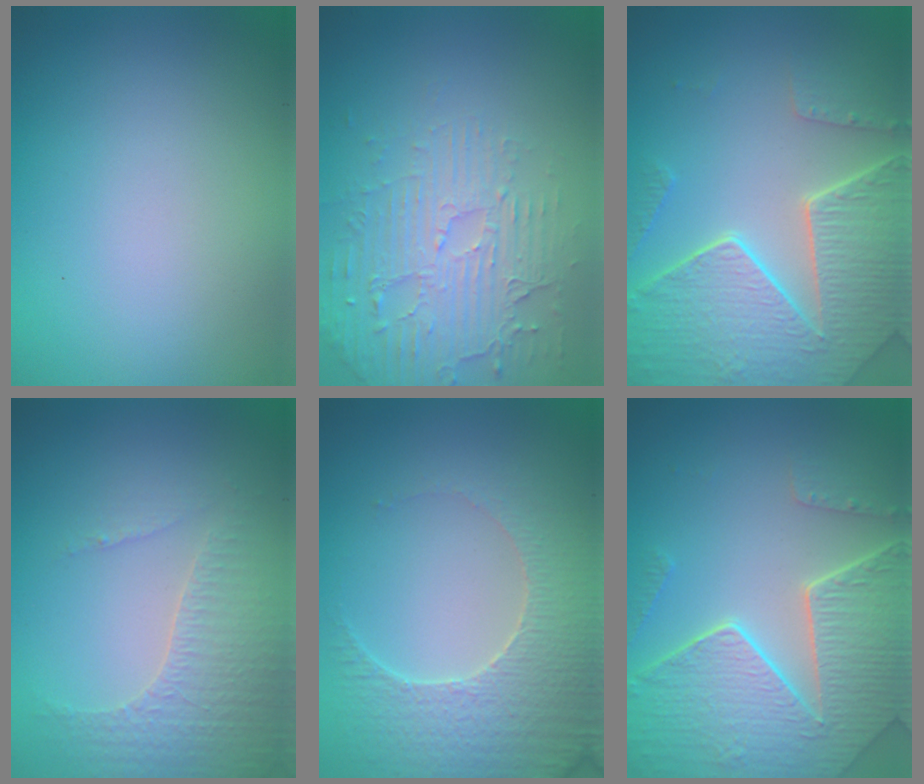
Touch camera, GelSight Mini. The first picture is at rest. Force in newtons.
{"total": 5.9, "press": 3.7, "slide": 4.6}
{"total": 7.8, "press": 5.6, "slide": 5.4}
{"total": 4.3, "press": 3.1, "slide": 3.0}
{"total": 4.5, "press": 4.4, "slide": 0.8}
{"total": 8.1, "press": 5.8, "slide": 5.6}